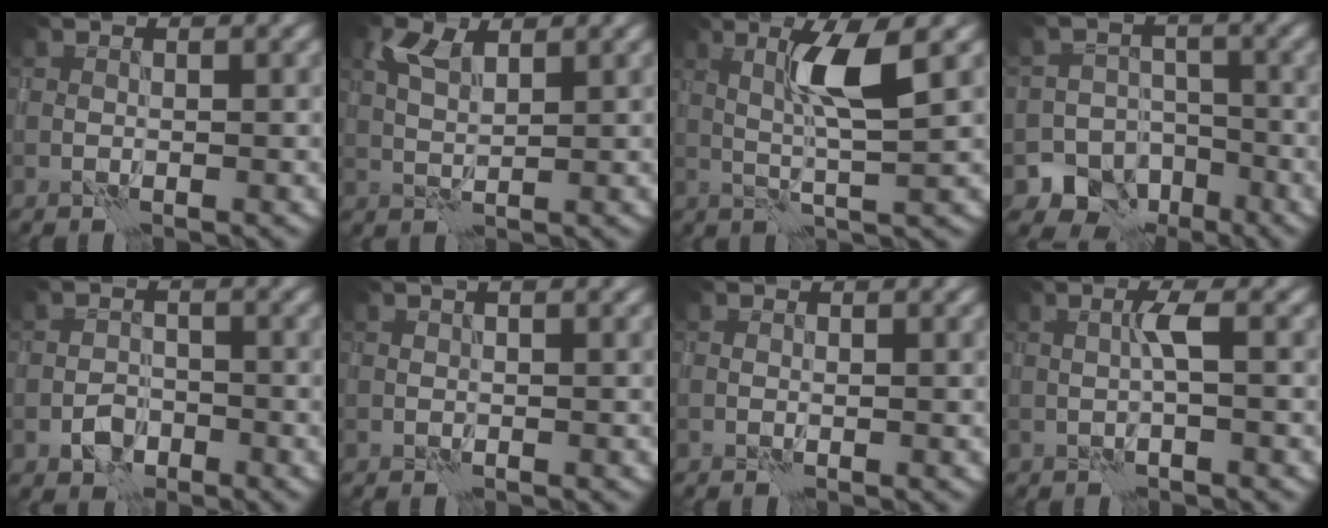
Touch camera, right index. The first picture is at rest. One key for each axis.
{"total": 3.0, "fx": 1.8, "fy": 1.3, "fz": 2.0, "tx": -0.046, "ty": 0.007, "tz": 0.035}
{"total": 4.3, "fx": 1.4, "fy": 0.2, "fz": 4.1, "tx": -0.079, "ty": 0.003, "tz": 0.032}
{"total": 7.5, "fx": -4.7, "fy": 5.7, "fz": 0.9, "tx": 0.020, "ty": -0.013, "tz": -0.084}
{"total": 1.8, "fx": -1.0, "fy": 1.4, "fz": 0.7, "tx": -0.006, "ty": 0.005, "tz": -0.021}
{"total": 0.6, "fx": 0.3, "fy": 0.3, "fz": 0.4, "tx": -0.004, "ty": 0.006, "tz": 0.005}
{"total": 0.0}
{"total": 1.3, "fx": 0.2, "fy": -0.1, "fz": 1.3, "tx": -0.023, "ty": 0.004, "tz": 0.002}